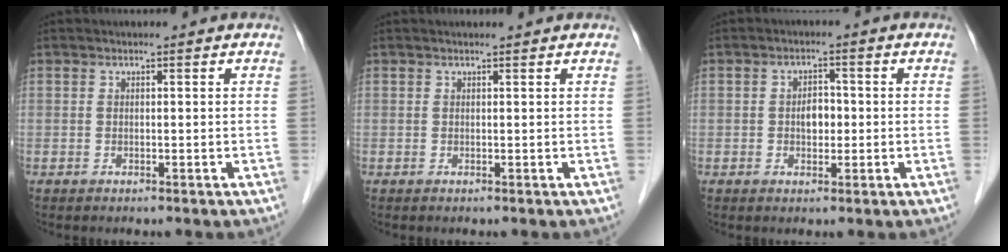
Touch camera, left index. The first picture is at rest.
{"total": 1.7, "force": [1.6, 0.0, 0.4], "torque": [-0.008, 0.013, 0.022]}
{"total": 2.9, "force": [-0.4, 1.9, 2.2], "torque": [-0.037, 0.007, -0.006]}